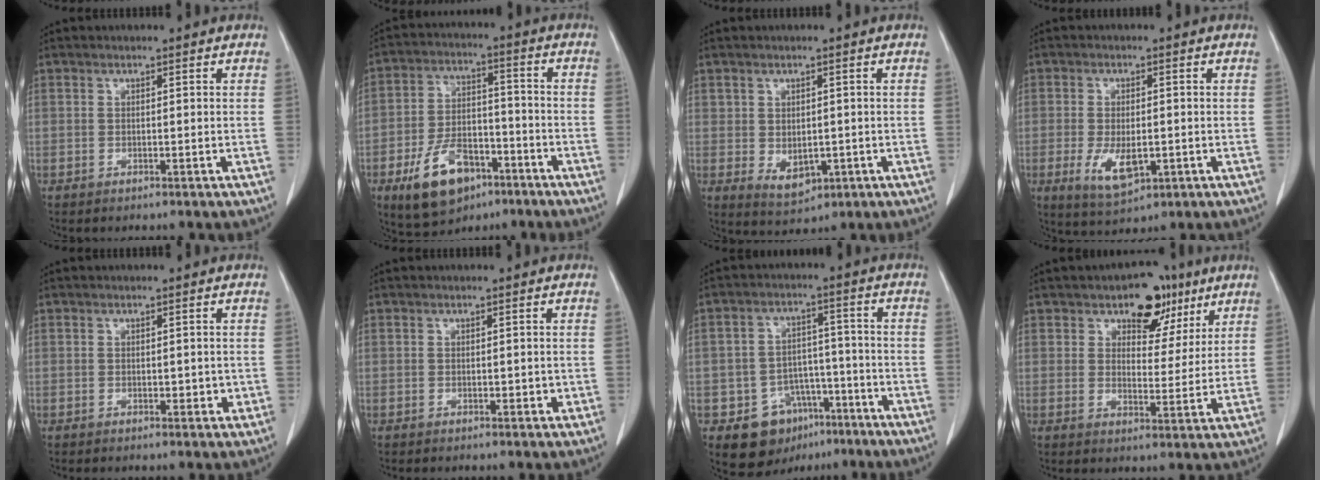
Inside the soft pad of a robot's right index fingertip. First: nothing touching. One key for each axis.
{"total": 11.9, "fx": -6.6, "fy": 6.5, "fz": 7.5, "tx": -0.144, "ty": 0.008, "tz": -0.107}
{"total": 4.6, "fx": -0.7, "fy": 3.3, "fz": 3.2, "tx": -0.048, "ty": -0.005, "tz": 0.010}
{"total": 6.6, "fx": -1.7, "fy": 3.0, "fz": 5.7, "tx": -0.109, "ty": -0.011, "tz": -0.016}
{"total": 1.9, "fx": -0.3, "fy": 1.1, "fz": 1.5, "tx": -0.016, "ty": 0.001, "tz": 0.001}
{"total": 1.3, "fx": -0.2, "fy": 0.7, "fz": 1.1, "tx": -0.014, "ty": 0.000, "tz": 0.001}
{"total": 9.2, "fx": -5.0, "fy": 7.3, "fz": 2.7, "tx": -0.034, "ty": 0.029, "tz": -0.065}
{"total": 8.3, "fx": 5.1, "fy": 5.0, "fz": 4.3, "tx": -0.046, "ty": 0.010, "tz": 0.074}